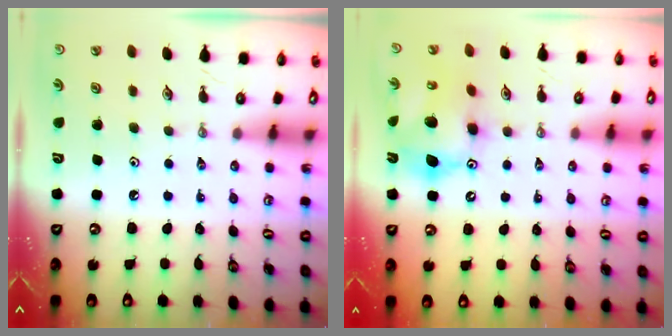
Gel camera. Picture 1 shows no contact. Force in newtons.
{"total": 12.5, "press": 12.5, "slide": 1.2}